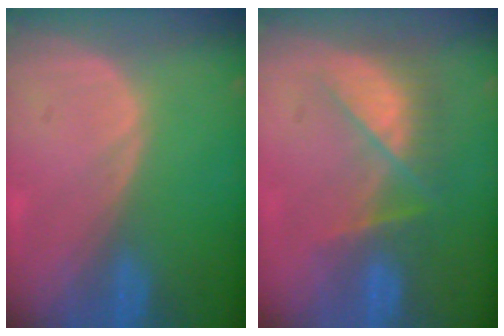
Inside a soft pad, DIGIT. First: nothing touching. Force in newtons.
{"total": 8.2, "press": 7.1, "slide": 4.1}